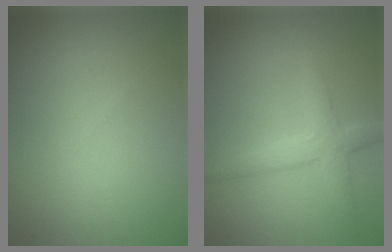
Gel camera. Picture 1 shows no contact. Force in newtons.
{"total": 3.2, "press": 3.2, "slide": 0.3}